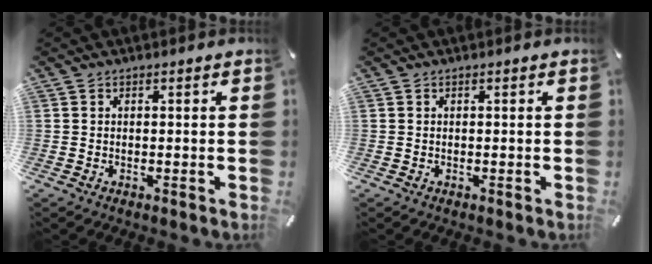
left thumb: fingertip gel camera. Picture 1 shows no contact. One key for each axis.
{"total": 0.0}